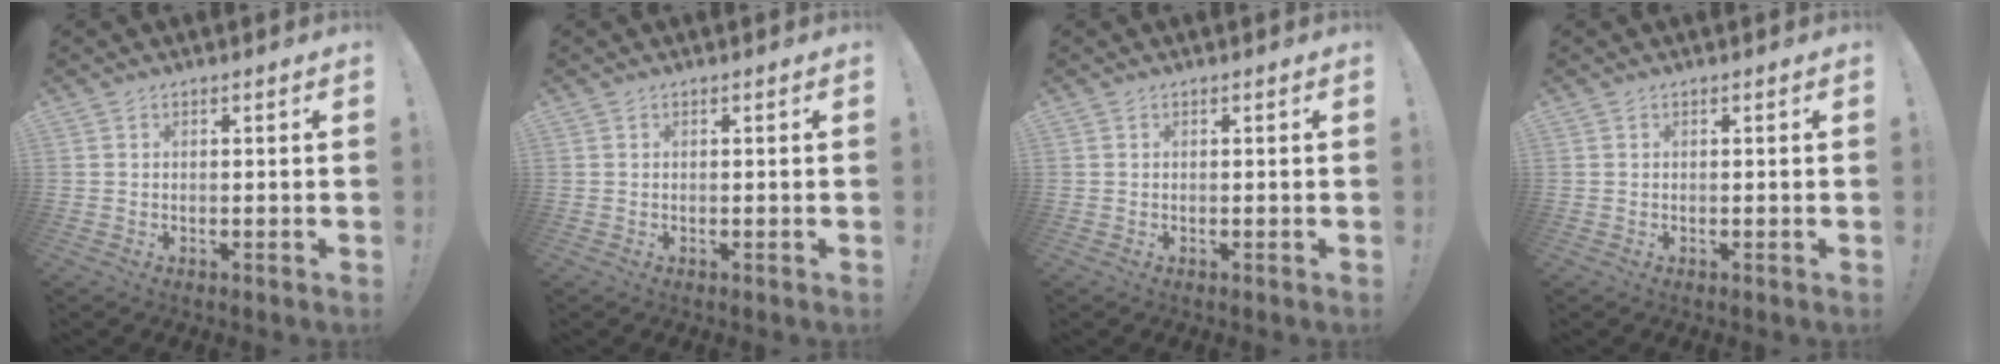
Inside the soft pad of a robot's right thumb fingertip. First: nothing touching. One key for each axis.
{"total": 0.0}
{"total": 0.0}
{"total": 0.0}